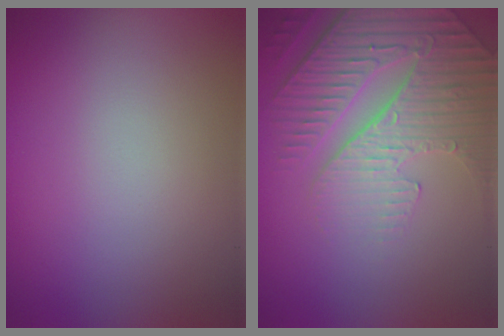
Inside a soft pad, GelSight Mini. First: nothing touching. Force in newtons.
{"total": 5.1, "press": 4.7, "slide": 1.9}